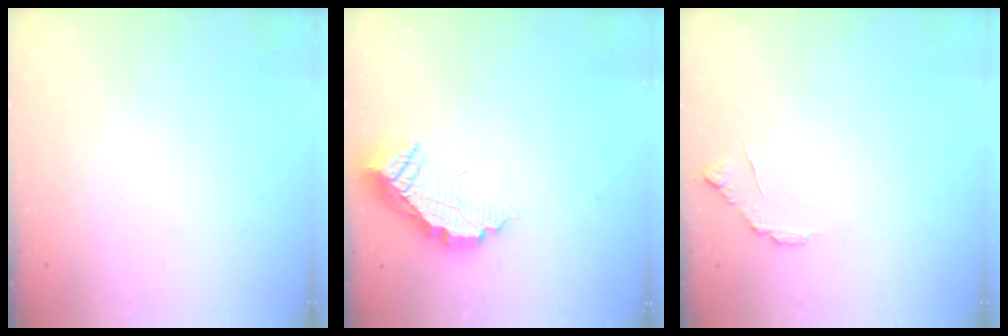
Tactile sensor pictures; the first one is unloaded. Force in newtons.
{"total": 11.3, "press": 11.3, "slide": 1.1}
{"total": 6.3, "press": 6.2, "slide": 0.6}